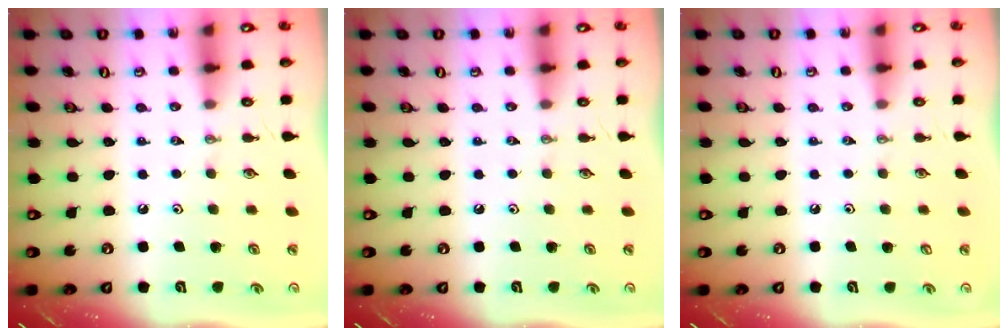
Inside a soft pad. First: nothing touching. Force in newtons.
{"total": 0.0}
{"total": 0.7, "press": 0.1, "slide": 0.7}